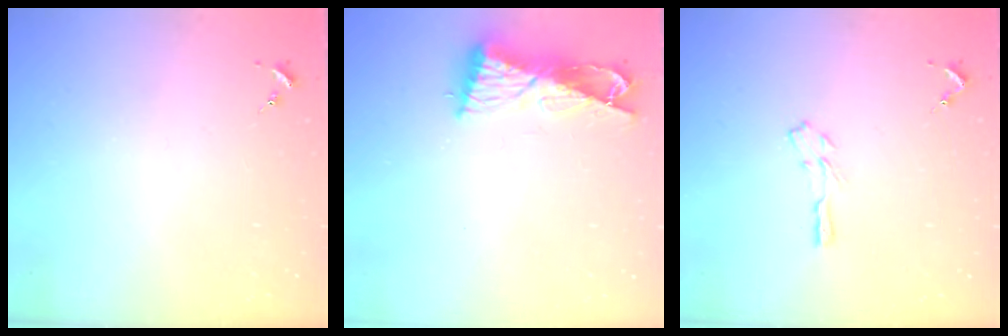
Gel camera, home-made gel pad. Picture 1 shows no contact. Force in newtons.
{"total": 9.5, "press": 9.4, "slide": 0.8}
{"total": 3.5, "press": 3.5, "slide": 0.4}